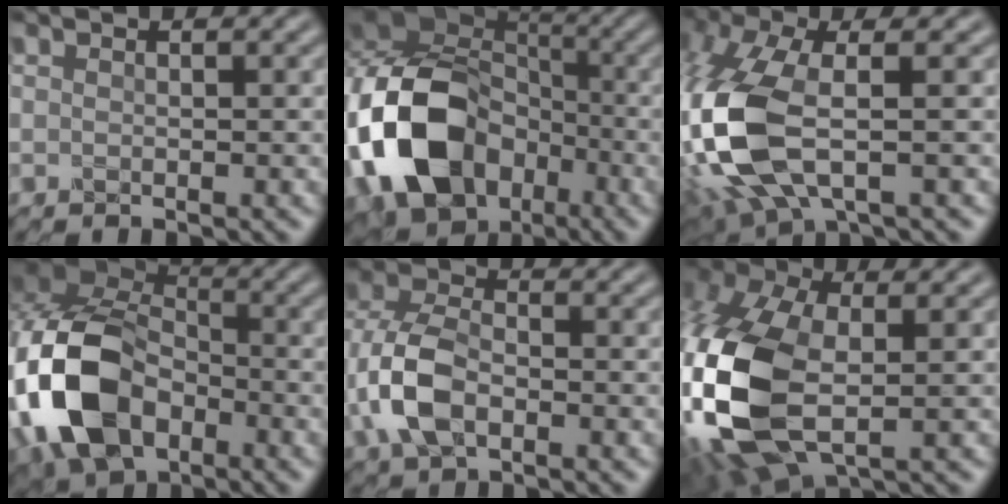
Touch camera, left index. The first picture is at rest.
{"total": 16.2, "force": [-4.8, 12.4, 9.2], "torque": [-0.205, -0.028, -0.095]}
{"total": 11.0, "force": [-2.1, 5.1, 9.4], "torque": [-0.238, -0.016, -0.045]}
{"total": 12.7, "force": [-4.0, 8.6, 8.4], "torque": [-0.199, -0.004, -0.089]}
{"total": 7.1, "force": [-2.3, 4.4, 5.2], "torque": [-0.132, 0.003, -0.056]}
{"total": 13.5, "force": [-2.5, 8.0, 10.6], "torque": [-0.281, -0.023, -0.048]}